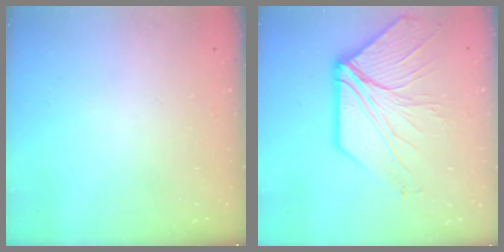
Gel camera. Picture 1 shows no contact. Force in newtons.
{"total": 14.5, "press": 14.5, "slide": 0.7}